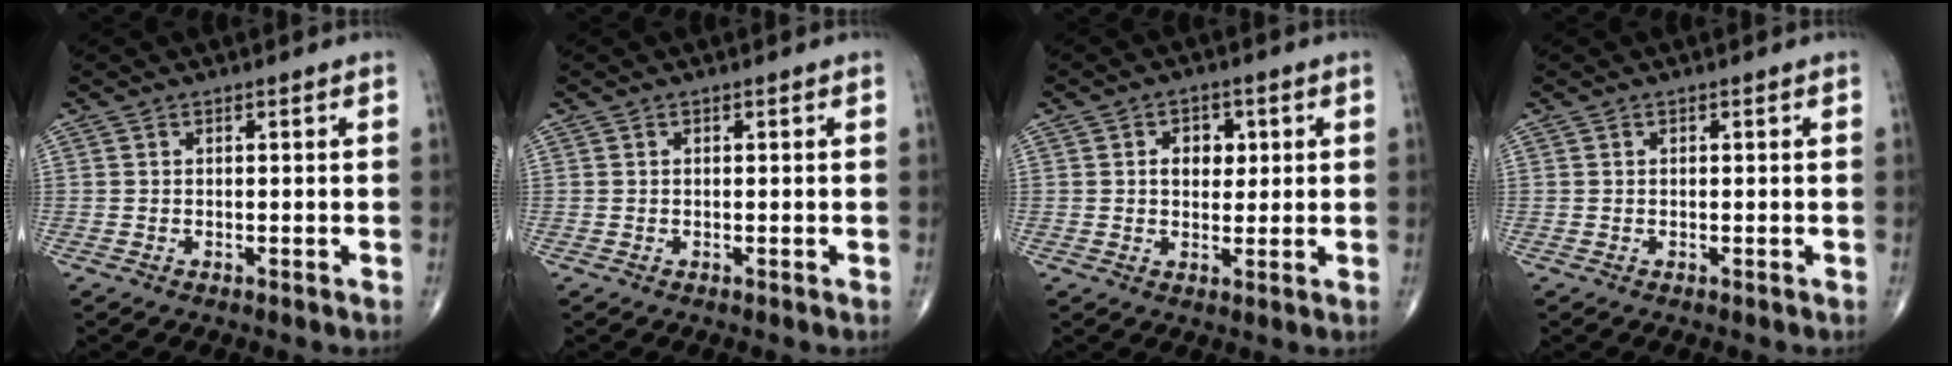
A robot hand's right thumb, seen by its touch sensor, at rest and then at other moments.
{"total": 0.0}
{"total": 4.9, "force": [1.0, 3.7, 3.1], "torque": [-0.015, -0.001, 0.012]}
{"total": 0.0}